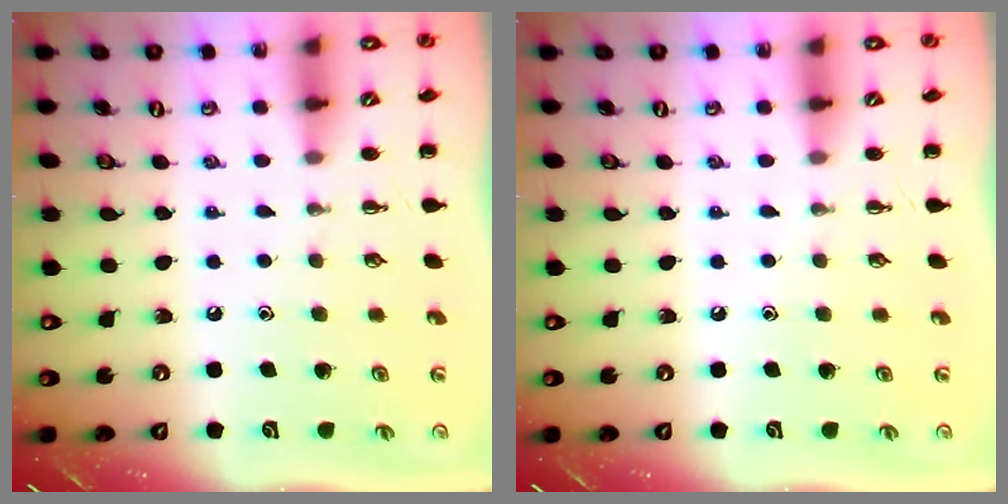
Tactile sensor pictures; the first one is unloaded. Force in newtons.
{"total": 0.0}